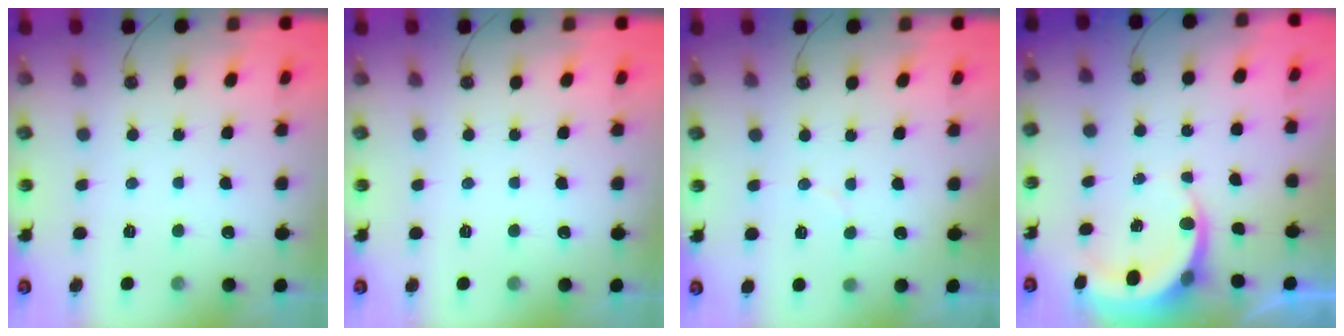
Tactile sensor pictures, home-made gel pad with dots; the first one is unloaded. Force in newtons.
{"total": 0.0}
{"total": 3.9, "press": 3.8, "slide": 1.0}
{"total": 4.3, "press": 4.3, "slide": 0.3}